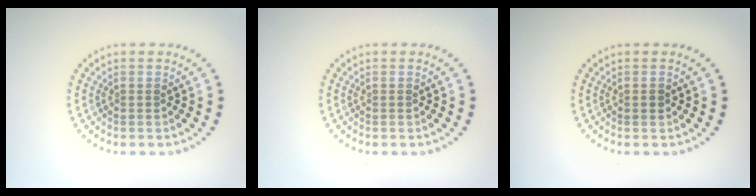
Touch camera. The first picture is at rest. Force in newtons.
{"total": 0.0}
{"total": 0.8, "press": 0.8, "slide": 0.1}